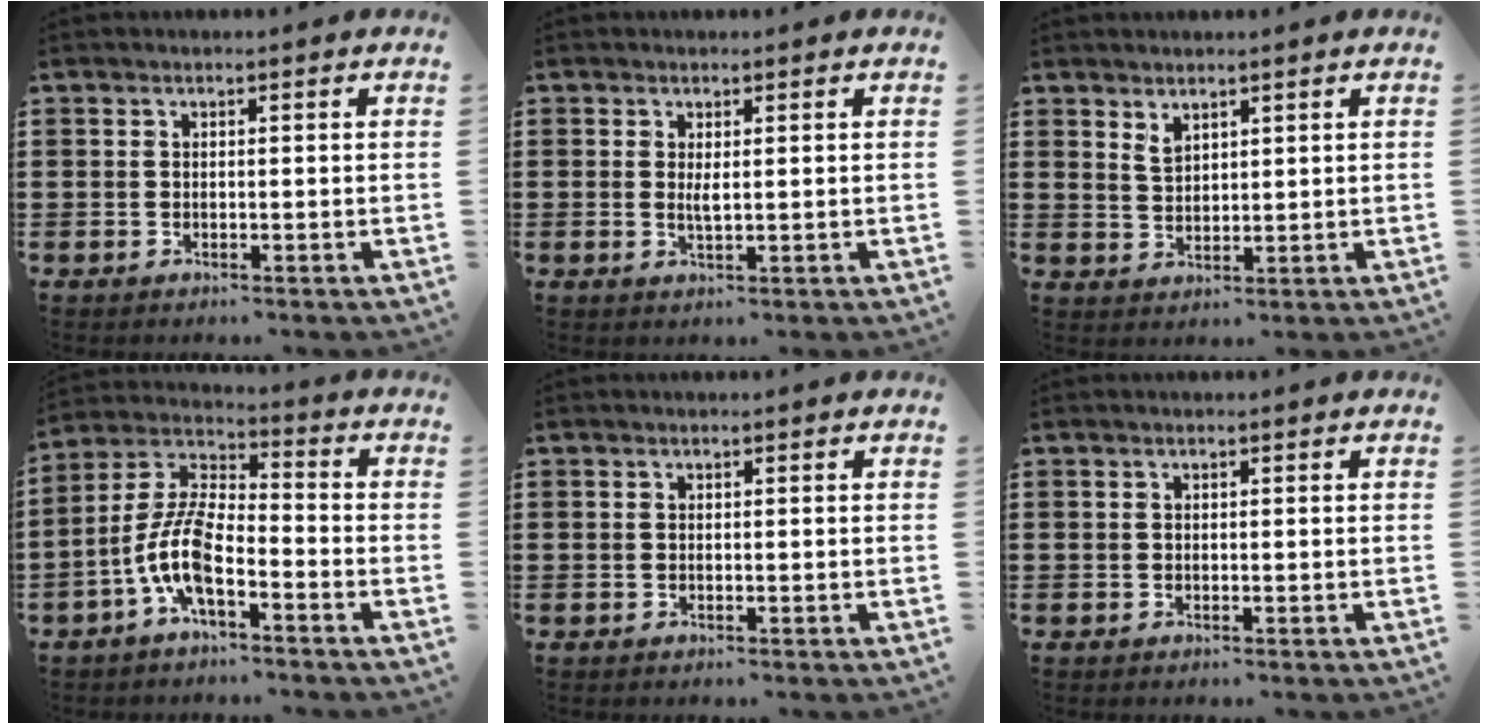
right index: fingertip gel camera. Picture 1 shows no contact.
{"total": 1.6, "force": [0.3, 0.4, 1.6], "torque": [-0.031, 0.000, 0.004]}
{"total": 2.3, "force": [1.7, 1.3, 0.9], "torque": [-0.023, 0.003, 0.033]}
{"total": 9.0, "force": [-4.2, 3.3, 7.3], "torque": [-0.188, -0.014, -0.090]}
{"total": 0.0}
{"total": 0.0}